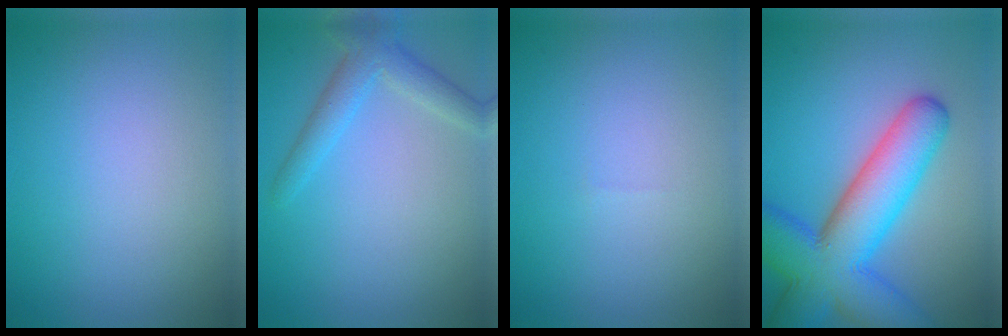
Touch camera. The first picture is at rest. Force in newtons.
{"total": 2.8, "press": 2.8, "slide": 0.1}
{"total": 0.0}
{"total": 11.3, "press": 11.3, "slide": 0.6}